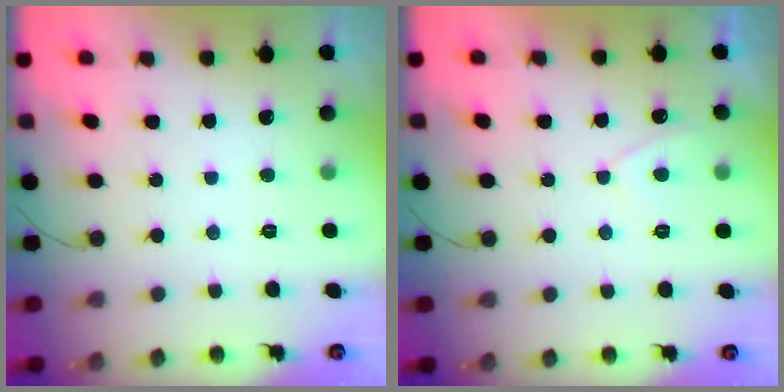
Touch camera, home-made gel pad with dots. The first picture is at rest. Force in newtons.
{"total": 2.4, "press": 2.4, "slide": 0.5}